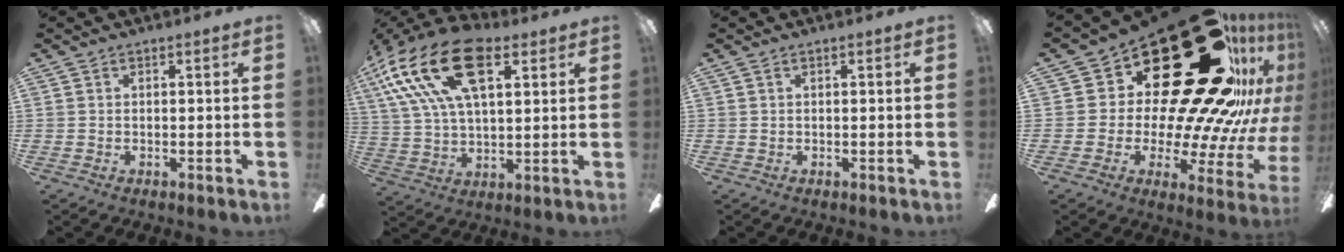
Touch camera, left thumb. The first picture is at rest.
{"total": 23.6, "force": [11.0, 11.9, 17.1], "torque": [-0.339, -0.031, 0.188]}
{"total": 0.0}
{"total": 41.0, "force": [19.9, 18.6, 30.6], "torque": [-0.407, -0.168, 0.400]}